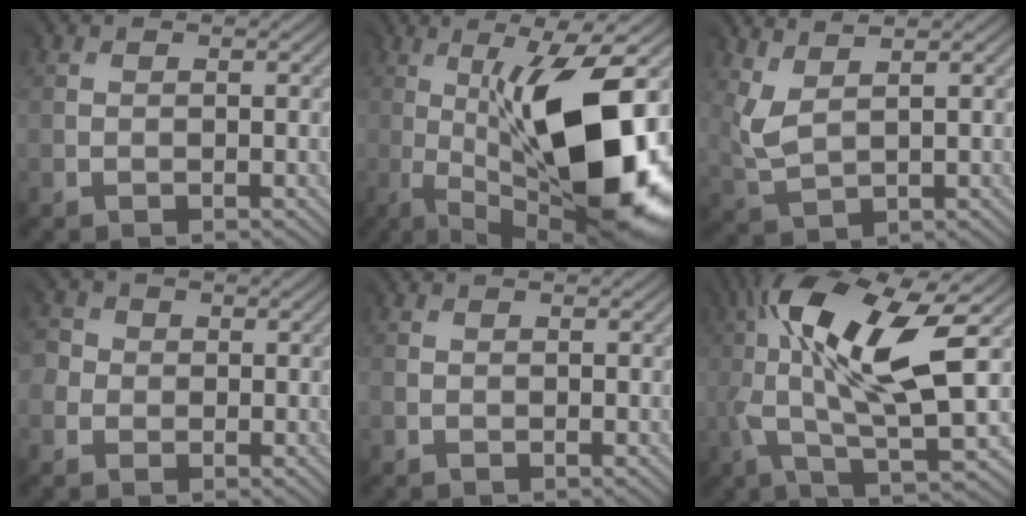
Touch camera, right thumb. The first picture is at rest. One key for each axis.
{"total": 17.2, "fx": -1.8, "fy": 5.6, "fz": 16.2, "tx": -0.240, "ty": 0.010, "tz": -0.035}
{"total": 4.4, "fx": 3.1, "fy": 1.5, "fz": 2.6, "tx": -0.094, "ty": -0.001, "tz": 0.066}
{"total": 2.8, "fx": -0.1, "fy": 2.8, "fz": 0.1, "tx": -0.024, "ty": 0.001, "tz": -0.009}
{"total": 0.0}
{"total": 15.0, "fx": 2.8, "fy": 5.1, "fz": 13.9, "tx": -0.271, "ty": 0.018, "tz": 0.041}